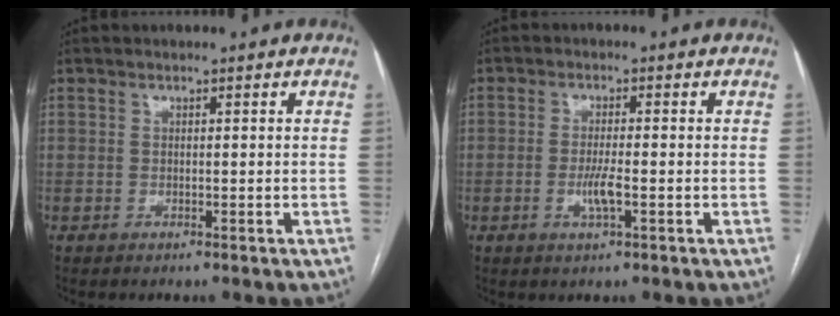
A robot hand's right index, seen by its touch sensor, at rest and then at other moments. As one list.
[{"total": 3.3, "force": [-1.0, 0.5, 3.1], "torque": [-0.065, -0.004, -0.018]}]